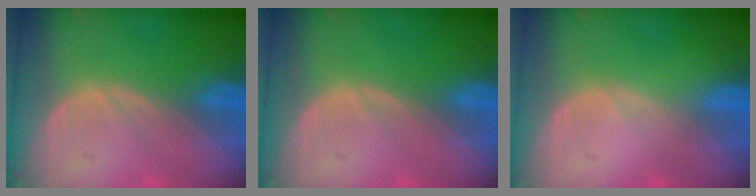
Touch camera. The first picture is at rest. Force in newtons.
{"total": 0.0}
{"total": 0.0}